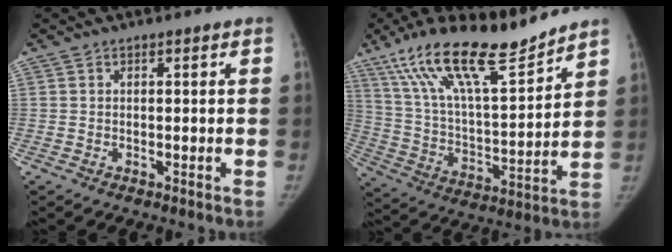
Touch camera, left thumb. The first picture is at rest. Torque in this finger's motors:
{"motor_torque": [0.86, -0.06, 1.59, -1.18, 0.30]}